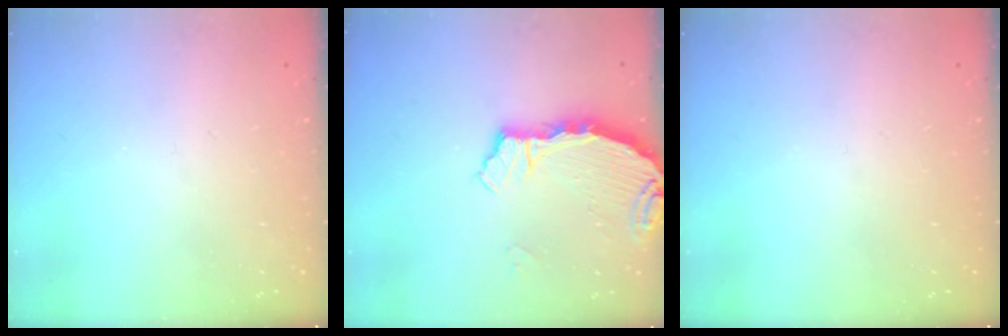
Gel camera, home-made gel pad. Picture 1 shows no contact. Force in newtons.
{"total": 4.0, "press": 4.0, "slide": 0.2}
{"total": 0.0}